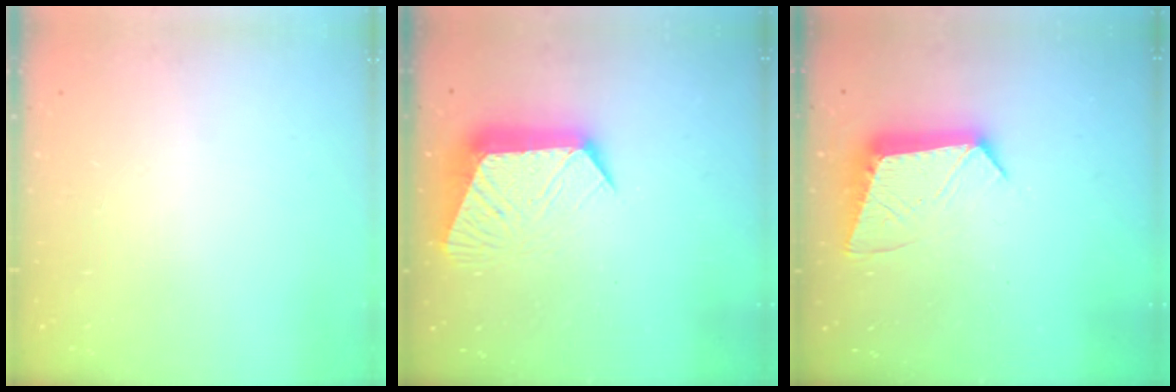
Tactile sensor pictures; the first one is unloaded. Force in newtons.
{"total": 12.9, "press": 12.9, "slide": 1.1}
{"total": 11.5, "press": 11.5, "slide": 0.7}